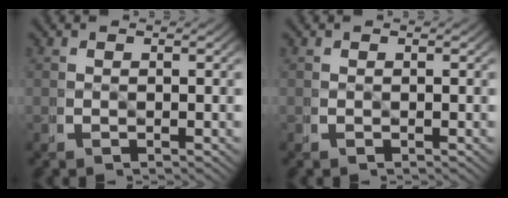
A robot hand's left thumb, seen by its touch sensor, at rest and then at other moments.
{"total": 0.0}